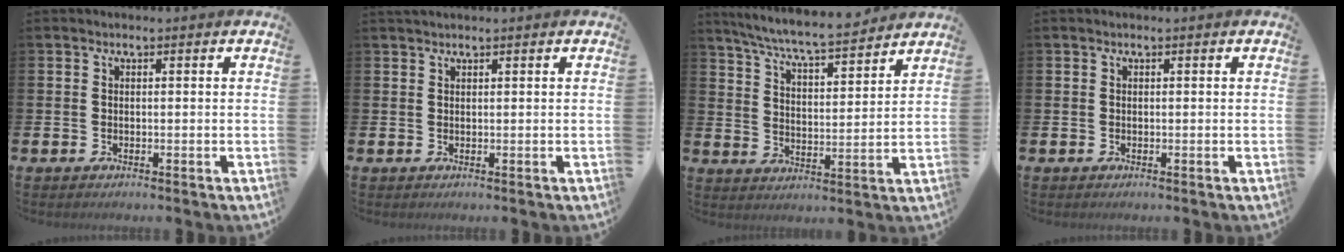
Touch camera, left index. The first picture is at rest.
{"total": 0.8, "force": [0.8, 0.0, 0.2], "torque": [-0.004, 0.002, 0.014]}
{"total": 7.0, "force": [6.6, 0.1, 2.2], "torque": [-0.073, -0.048, 0.115]}
{"total": 0.0}